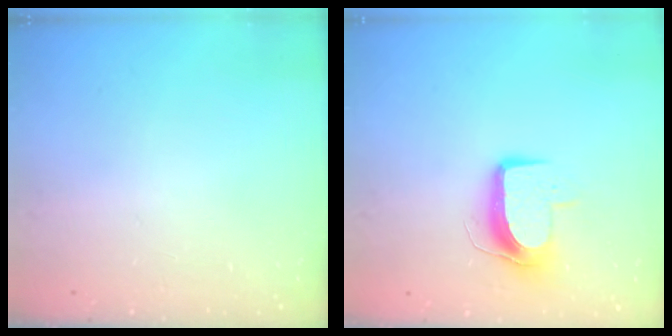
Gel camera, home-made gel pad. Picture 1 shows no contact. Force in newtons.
{"total": 9.2, "press": 9.1, "slide": 0.5}